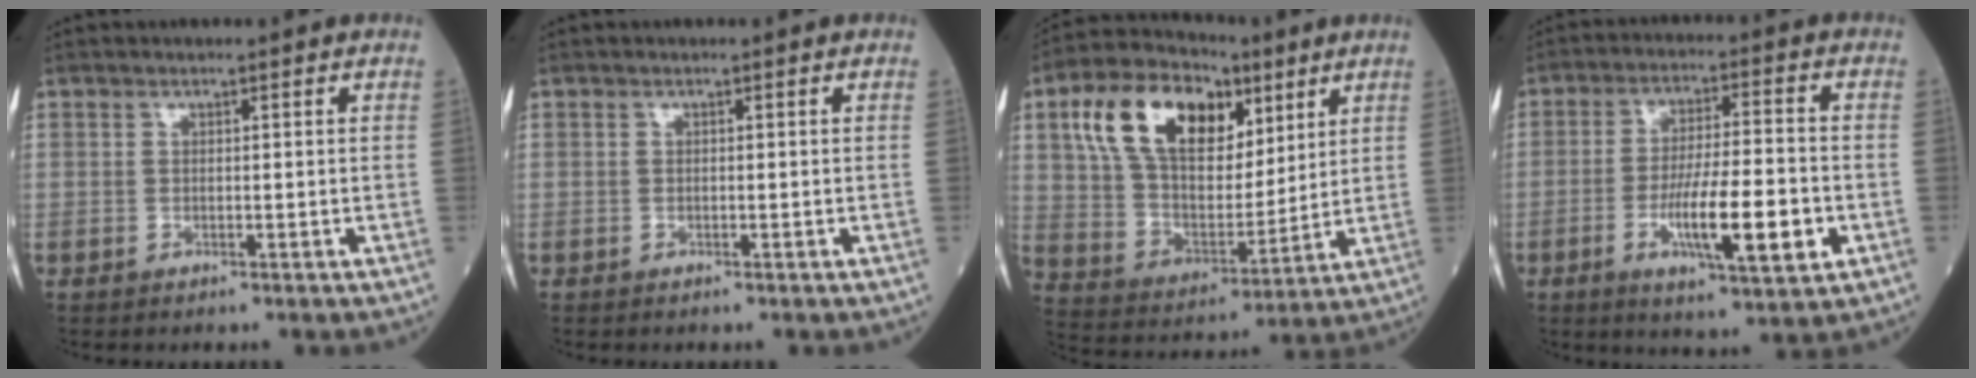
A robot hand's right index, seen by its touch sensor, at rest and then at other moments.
{"total": 0.0}
{"total": 19.2, "force": [8.2, 10.9, 13.5], "torque": [-0.284, 0.038, 0.146]}
{"total": 12.7, "force": [-3.7, 2.4, 11.9], "torque": [-0.211, -0.007, -0.057]}